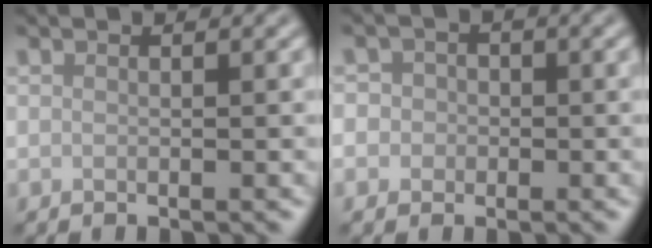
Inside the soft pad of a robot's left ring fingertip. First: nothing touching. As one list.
[{"total": 3.5, "force": [-0.3, 3.3, 1.0], "torque": [0.010, 0.016, -0.033]}]